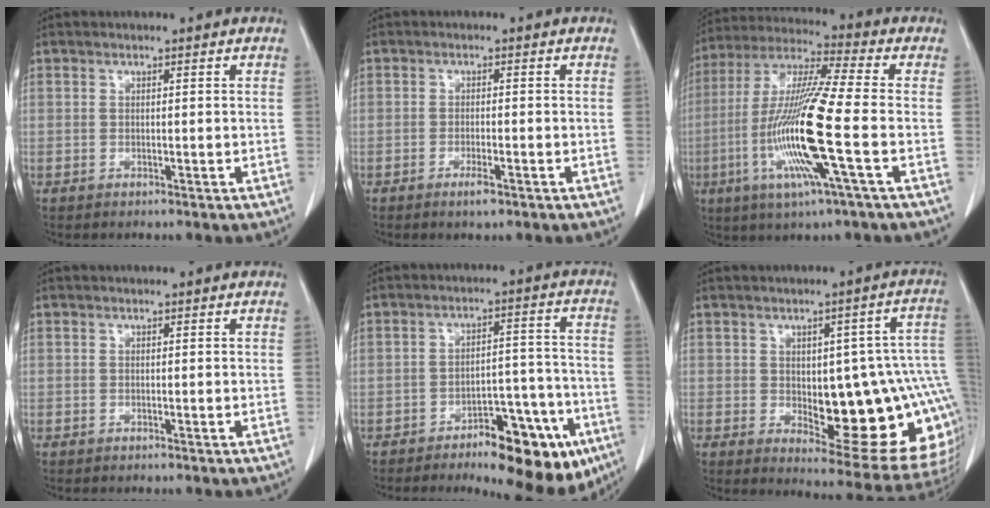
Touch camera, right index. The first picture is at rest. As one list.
[{"total": 2.3, "force": [-1.5, 0.4, 1.8], "torque": [-0.032, -0.003, -0.023]}, {"total": 16.7, "force": [-4.2, -0.3, 16.2], "torque": [-0.333, -0.015, -0.090]}, {"total": 0.0}, {"total": 14.6, "force": [-9.0, 5.4, 10.1], "torque": [-0.097, 0.029, -0.122]}, {"total": 20.3, "force": [-2.3, 6.2, 19.2], "torque": [-0.160, 0.022, -0.002]}]